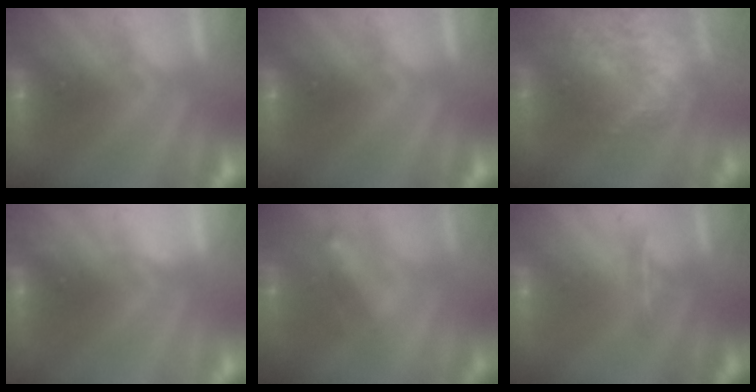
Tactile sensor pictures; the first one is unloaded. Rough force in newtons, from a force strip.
{"total": 0.0}
{"total": 11.2}
{"total": 2.2}
{"total": 2.3}
{"total": 1.2}